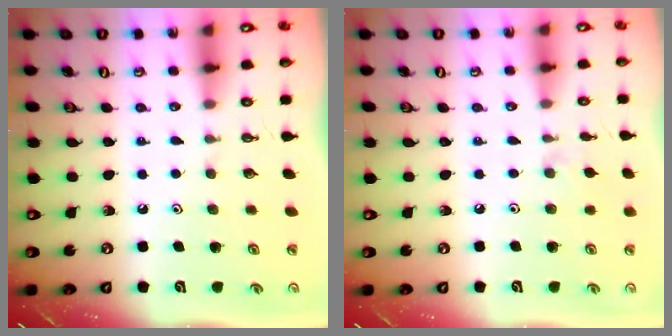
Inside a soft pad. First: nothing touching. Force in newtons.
{"total": 3.8, "press": 3.7, "slide": 0.6}